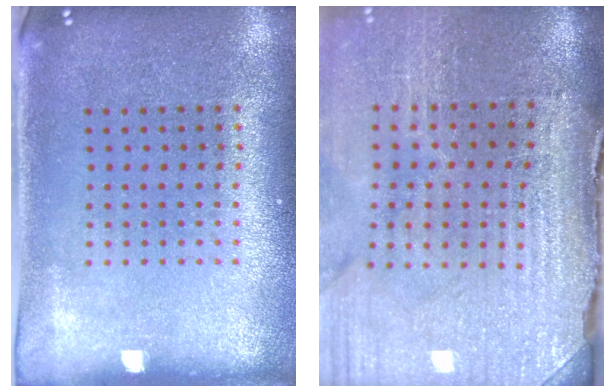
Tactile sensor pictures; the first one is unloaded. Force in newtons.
{"total": 4.4, "press": 3.9, "slide": 2.2}